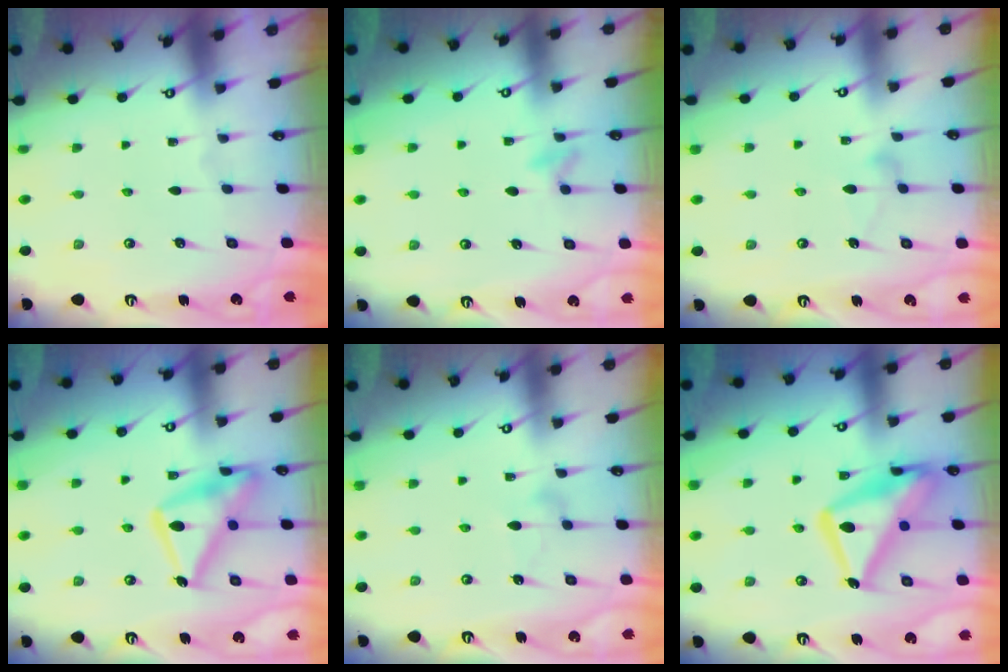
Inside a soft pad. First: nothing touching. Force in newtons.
{"total": 5.5, "press": 5.5, "slide": 1.0}
{"total": 8.8, "press": 8.7, "slide": 0.5}
{"total": 19.0, "press": 19.0, "slide": 1.3}
{"total": 6.5, "press": 6.5, "slide": 0.3}
{"total": 20.5, "press": 20.4, "slide": 1.7}